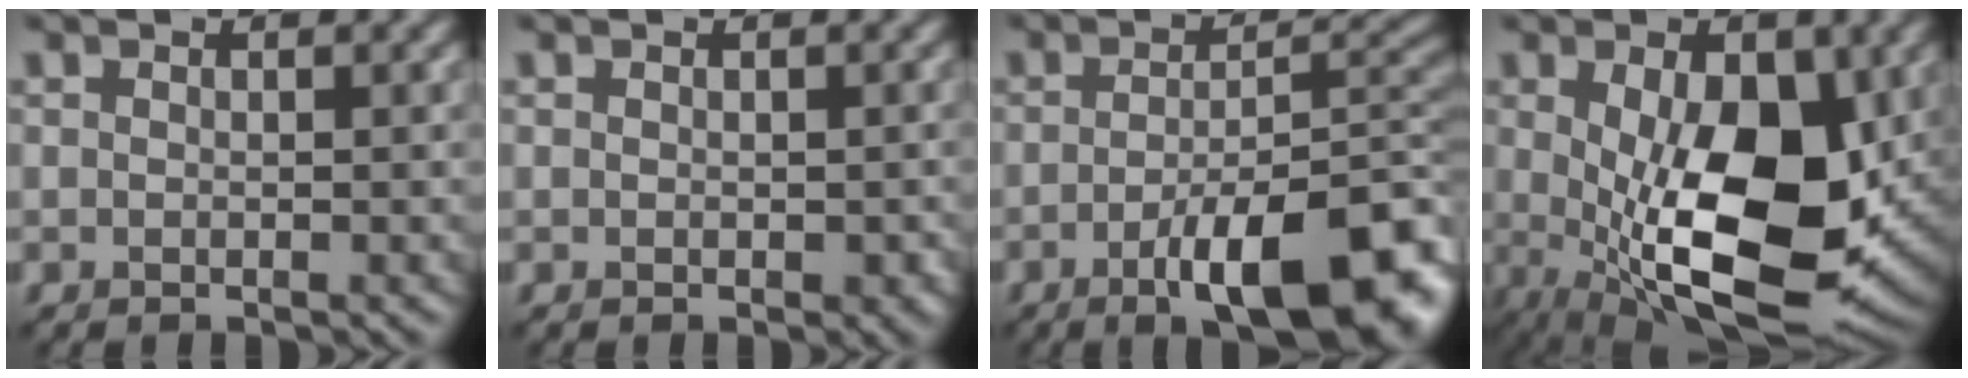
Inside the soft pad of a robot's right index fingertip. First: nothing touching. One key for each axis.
{"total": 0.8, "fx": -0.1, "fy": 0.6, "fz": 0.6, "tx": -0.009, "ty": -0.005, "tz": 0.000}
{"total": 11.3, "fx": -5.0, "fy": 3.7, "fz": 9.4, "tx": -0.133, "ty": -0.002, "tz": -0.077}
{"total": 12.7, "fx": -0.7, "fy": 6.4, "fz": 11.0, "tx": -0.174, "ty": -0.027, "tz": 0.003}